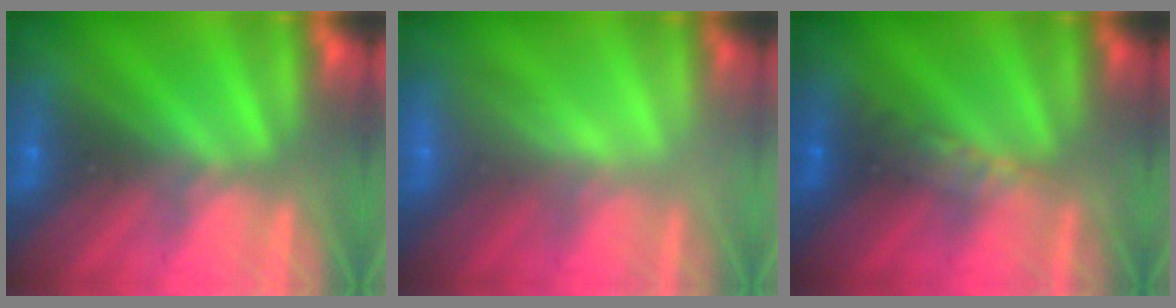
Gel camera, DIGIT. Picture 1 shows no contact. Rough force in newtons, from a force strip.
{"total": 2.3}
{"total": 2.9}